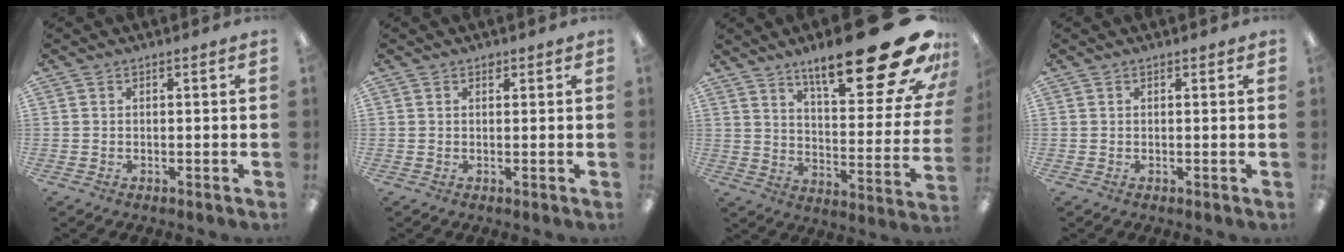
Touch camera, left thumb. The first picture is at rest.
{"total": 1.2, "force": [0.8, 0.8, 0.4], "torque": [0.000, -0.001, 0.013]}
{"total": 28.2, "force": [17.2, 8.3, 20.7], "torque": [-0.292, -0.113, 0.278]}
{"total": 0.5, "force": [0.3, 0.3, 0.2], "torque": [0.003, -0.001, 0.004]}